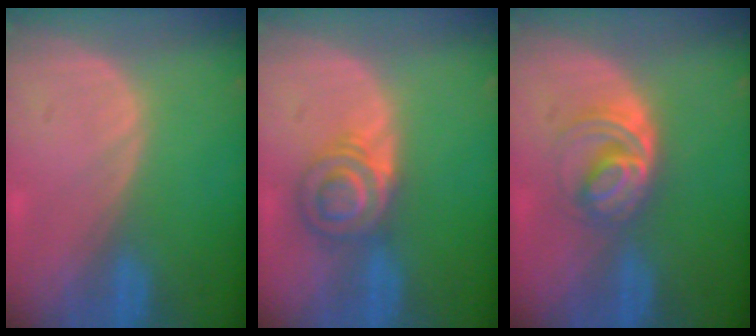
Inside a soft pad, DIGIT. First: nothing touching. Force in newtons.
{"total": 5.7, "press": 5.6, "slide": 1.0}
{"total": 6.1, "press": 5.3, "slide": 3.0}